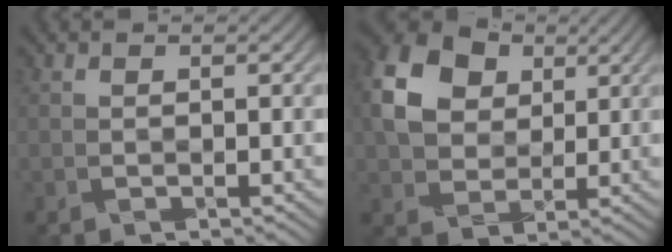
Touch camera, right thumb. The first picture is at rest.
{"total": 10.2, "force": [3.5, 7.6, 5.8], "torque": [-0.142, 0.014, 0.064]}